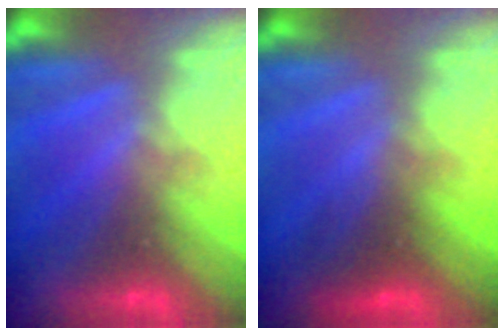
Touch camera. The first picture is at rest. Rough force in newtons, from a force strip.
{"total": 2.5}